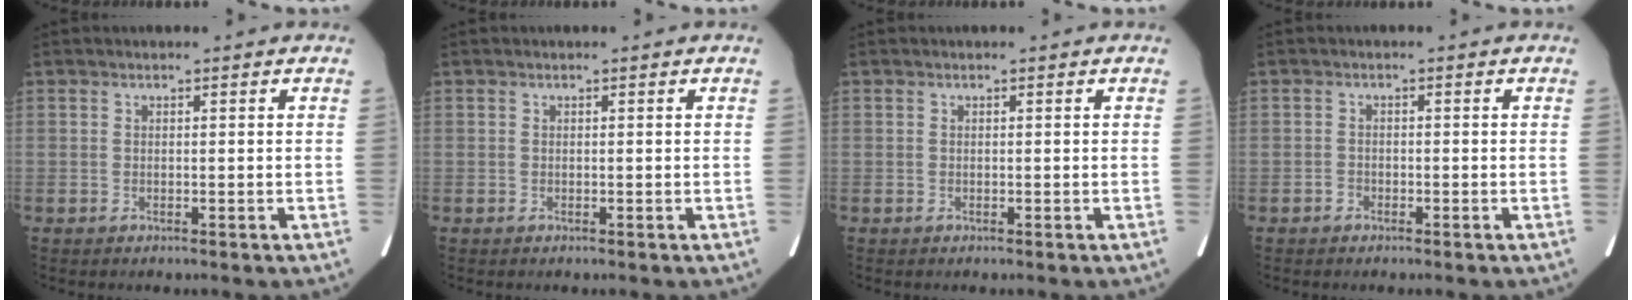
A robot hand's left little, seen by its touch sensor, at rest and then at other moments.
{"total": 0.0}
{"total": 0.0}
{"total": 1.0, "force": [-0.7, 0.6, 0.1], "torque": [-0.002, 0.003, -0.016]}